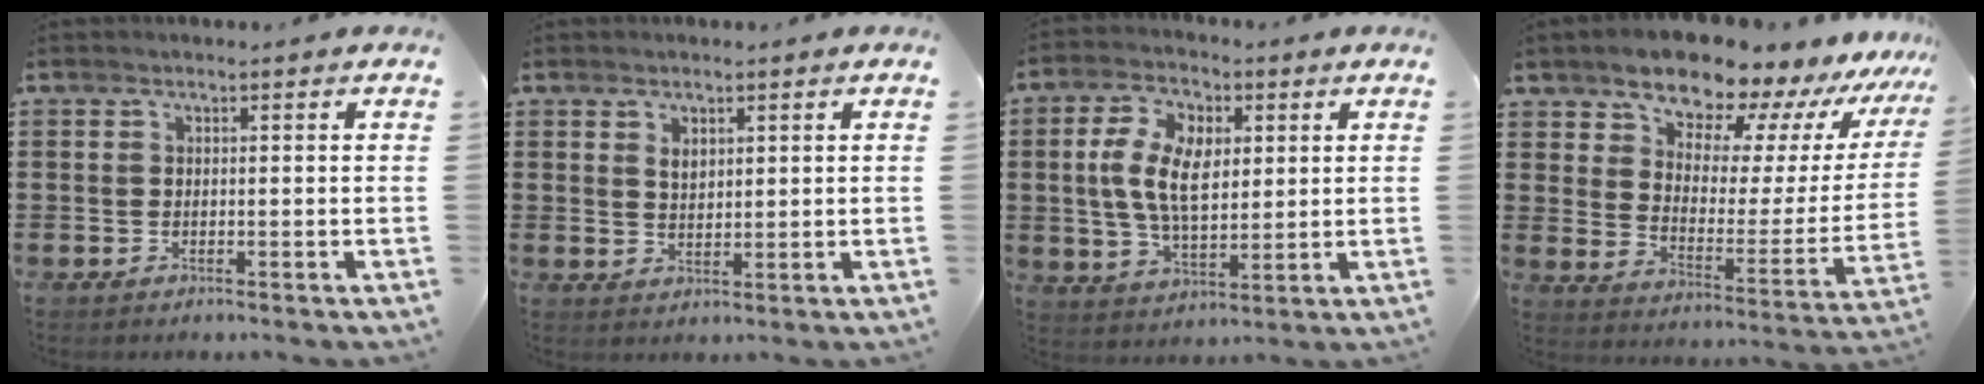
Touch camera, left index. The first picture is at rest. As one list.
[{"total": 2.0, "force": [1.3, 1.2, 1.0], "torque": [-0.014, 0.001, 0.022]}, {"total": 9.8, "force": [1.7, 5.4, 7.9], "torque": [-0.171, 0.015, 0.028]}, {"total": 11.0, "force": [10.2, 3.5, 2.5], "torque": [-0.073, -0.085, 0.177]}]